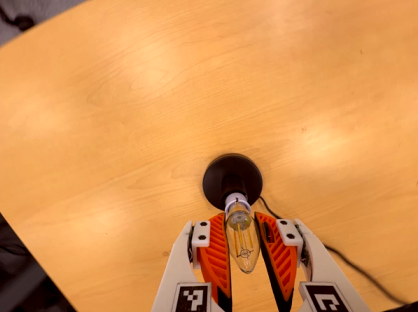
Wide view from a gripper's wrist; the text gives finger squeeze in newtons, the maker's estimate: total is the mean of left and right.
{"total": 11.4, "left": 10.7, "right": 12.0}